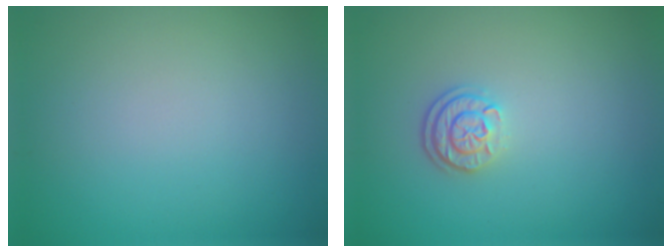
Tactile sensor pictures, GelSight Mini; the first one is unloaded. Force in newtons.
{"total": 2.4, "press": 1.9, "slide": 1.5}